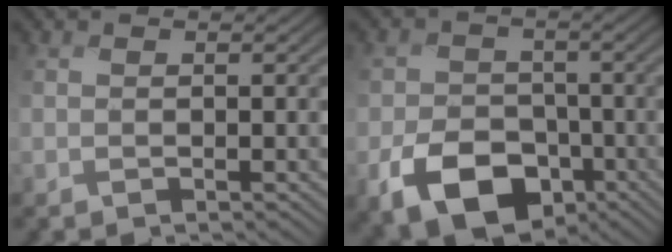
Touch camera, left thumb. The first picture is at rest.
{"total": 10.2, "force": [-4.7, 6.9, 5.8], "torque": [-0.116, -0.022, -0.085]}